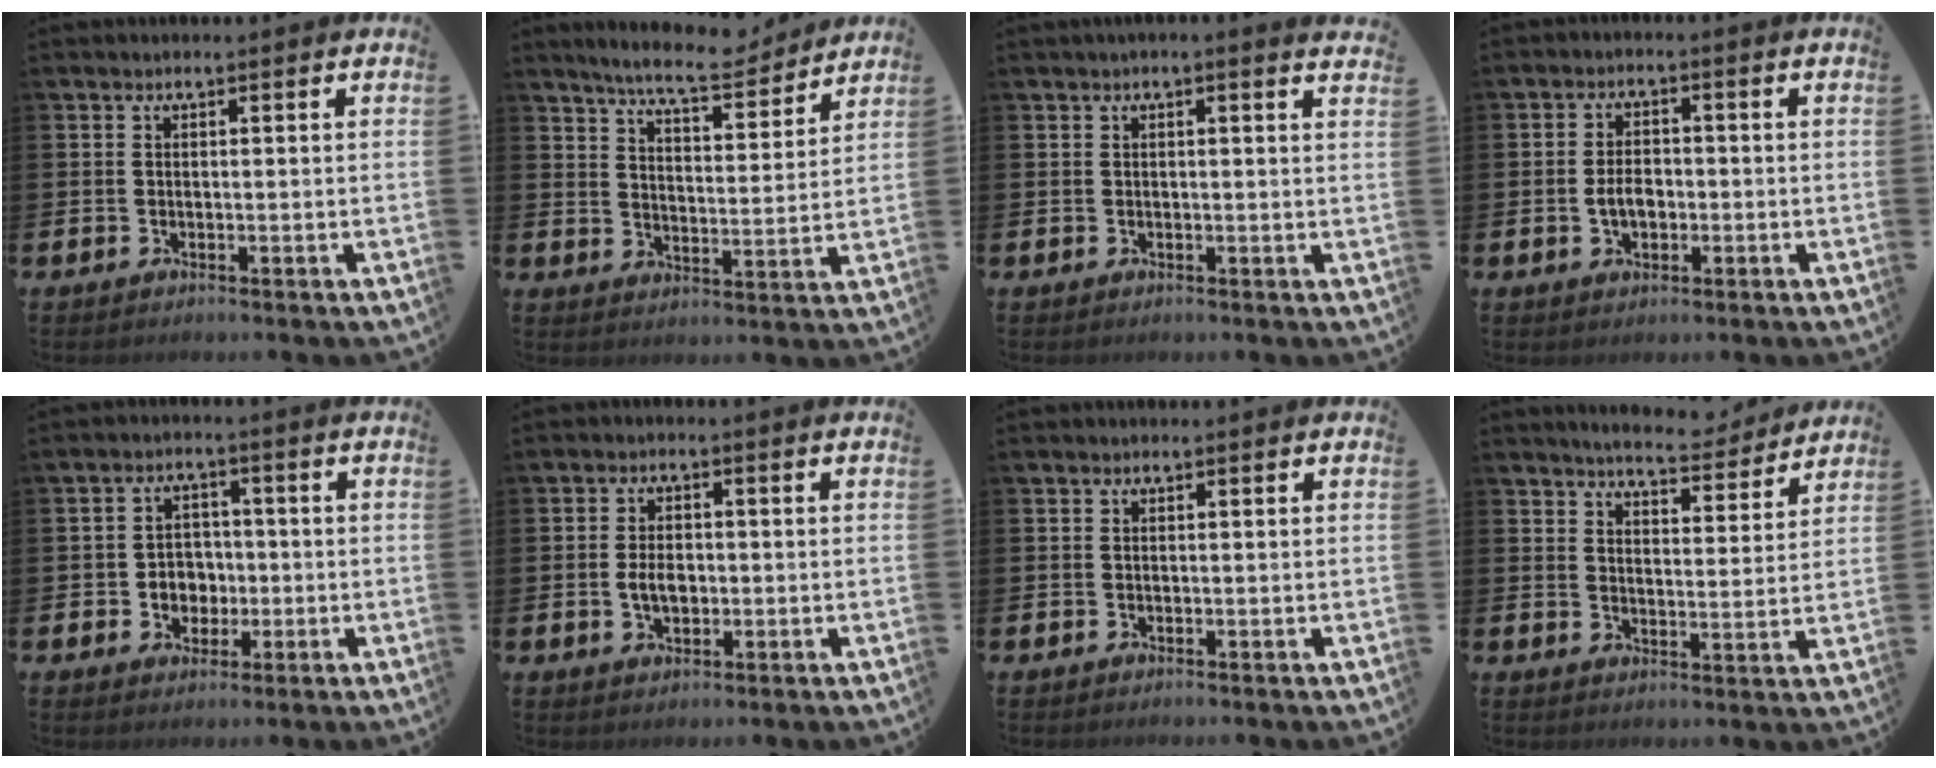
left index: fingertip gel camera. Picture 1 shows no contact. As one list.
[{"total": 7.8, "force": [7.3, 0.6, 2.5], "torque": [-0.061, -0.045, 0.127]}, {"total": 0.8, "force": [0.6, -0.2, 0.5], "torque": [-0.010, -0.001, 0.011]}, {"total": 3.4, "force": [-0.7, 2.2, 2.5], "torque": [-0.036, 0.001, -0.017]}, {"total": 3.8, "force": [-0.5, 3.6, 1.1], "torque": [-0.016, -0.001, -0.020]}, {"total": 3.5, "force": [-0.3, 2.3, 2.6], "torque": [-0.033, -0.002, -0.011]}, {"total": 0.0}, {"total": 5.6, "force": [5.5, 0.5, 0.8], "torque": [-0.021, -0.038, 0.095]}]